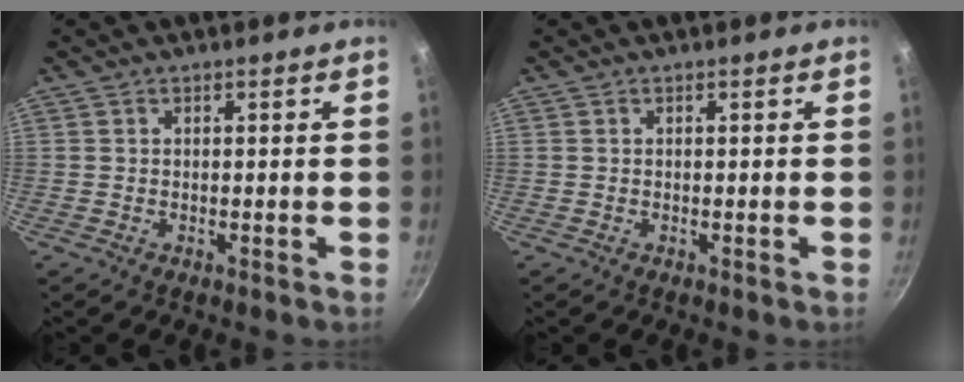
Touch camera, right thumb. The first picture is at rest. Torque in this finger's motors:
{"motor_torque": [0.01, 0.01, -0.06, -0.02, 0.00]}